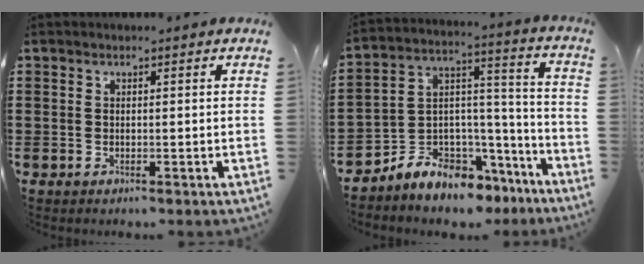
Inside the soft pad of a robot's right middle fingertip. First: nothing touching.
{"total": 6.8, "force": [-6.1, 2.9, -0.4], "torque": [-0.003, 0.001, -0.118]}